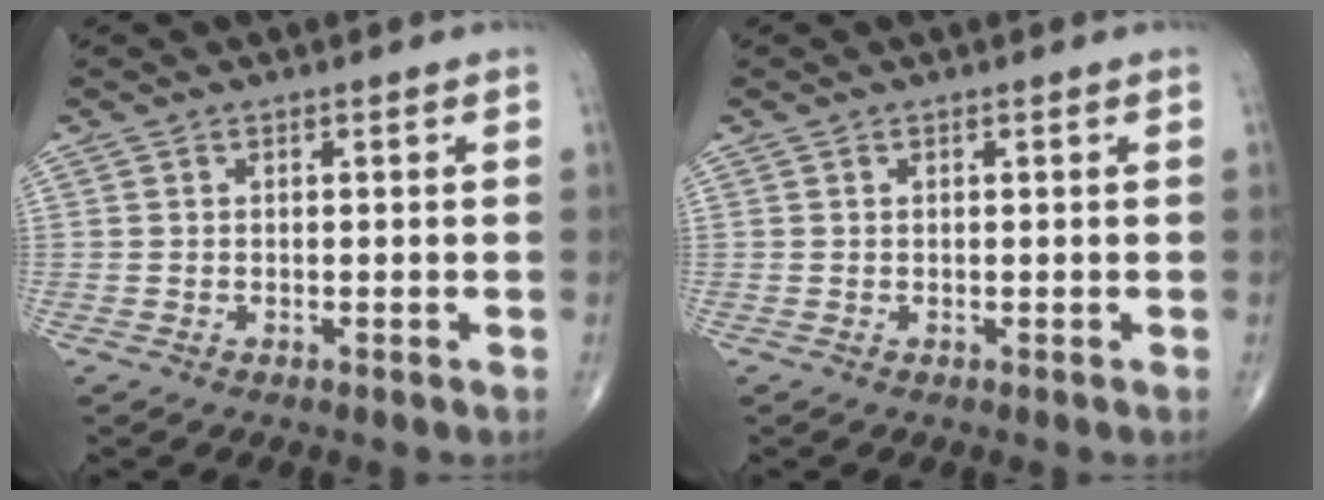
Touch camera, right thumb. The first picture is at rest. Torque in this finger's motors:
{"motor_torque": [-0.10, 0.09, 0.05, 0.05, 0.00]}